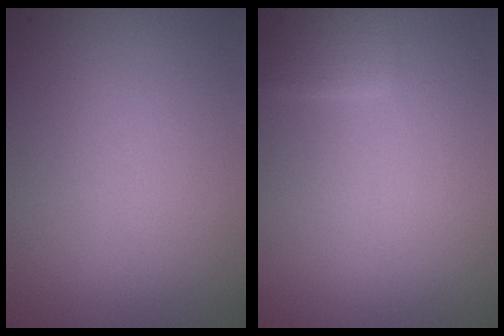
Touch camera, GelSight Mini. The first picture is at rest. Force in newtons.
{"total": 2.3, "press": 2.3, "slide": 0.2}